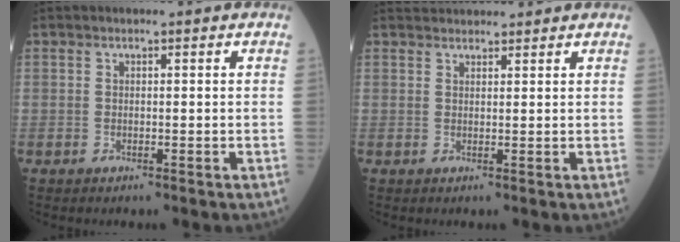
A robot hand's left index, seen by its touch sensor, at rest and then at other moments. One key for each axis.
{"total": 4.4, "fx": 4.3, "fy": 0.8, "fz": 0.6, "tx": -0.006, "ty": 0.031, "tz": 0.065}